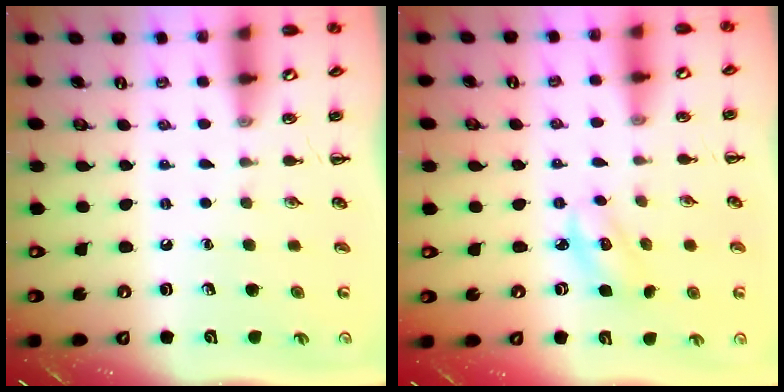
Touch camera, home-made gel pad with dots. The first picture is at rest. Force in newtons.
{"total": 2.9, "press": 2.8, "slide": 0.6}